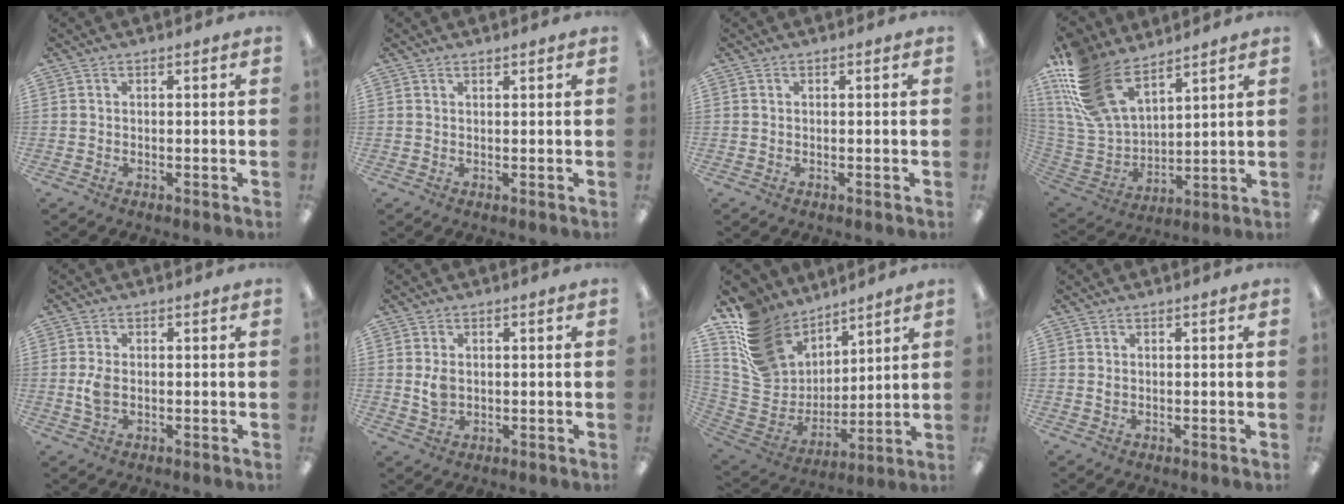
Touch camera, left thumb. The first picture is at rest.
{"total": 0.8, "force": [0.8, 0.2, 0.1], "torque": [-0.002, -0.001, 0.015]}
{"total": 0.0}
{"total": 20.7, "force": [13.6, 10.9, 11.2], "torque": [-0.271, -0.066, 0.256]}
{"total": 4.0, "force": [-0.1, 2.4, 3.1], "torque": [-0.072, -0.006, -0.009]}
{"total": 3.7, "force": [0.6, 2.7, 2.5], "torque": [-0.049, -0.002, 0.008]}
{"total": 17.3, "force": [10.5, 12.2, 6.2], "torque": [-0.137, -0.061, 0.214]}
{"total": 0.6, "force": [0.4, 0.4, 0.3], "torque": [-0.007, 0.001, 0.007]}